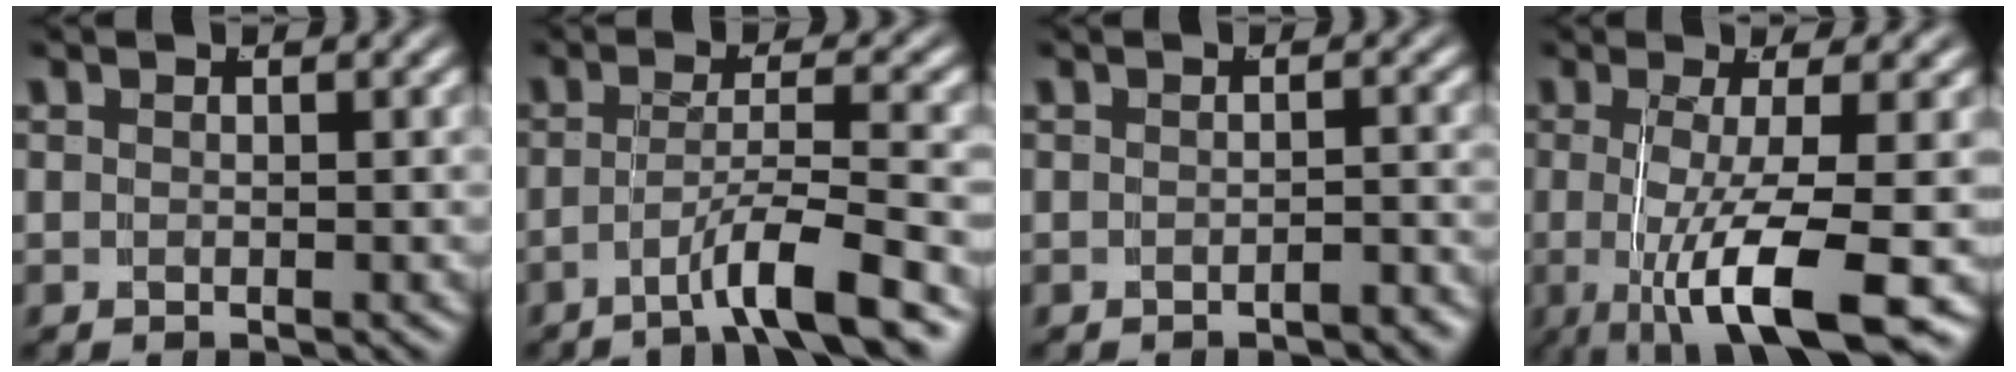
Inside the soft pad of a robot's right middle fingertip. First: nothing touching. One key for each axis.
{"total": 4.6, "fx": -2.9, "fy": -0.2, "fz": 3.5, "tx": -0.058, "ty": -0.006, "tz": -0.046}
{"total": 1.3, "fx": -1.3, "fy": -0.1, "fz": 0.1, "tx": 0.002, "ty": 0.003, "tz": -0.025}
{"total": 8.5, "fx": -2.7, "fy": 1.7, "fz": 7.8, "tx": -0.133, "ty": -0.018, "tz": -0.030}